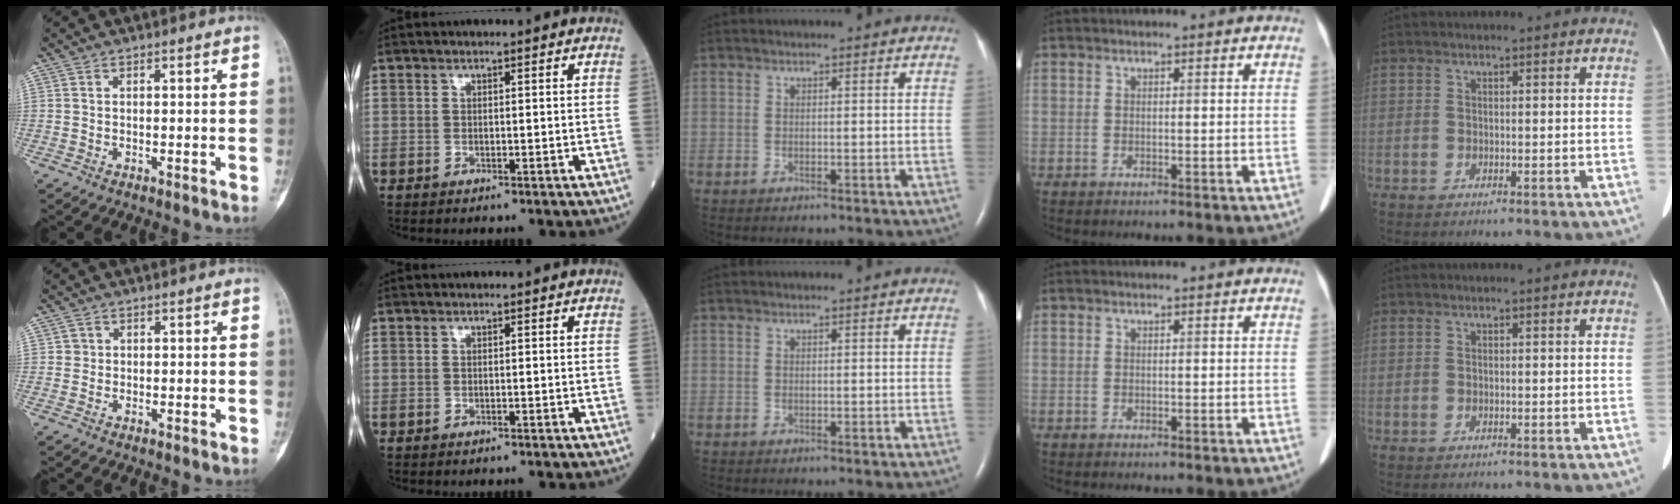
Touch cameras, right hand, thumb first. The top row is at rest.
{"thumb": {"total": 1.0, "force": [0.1, 1.0, 0.0], "torque": [0.007, 0.004, 0.000]}}